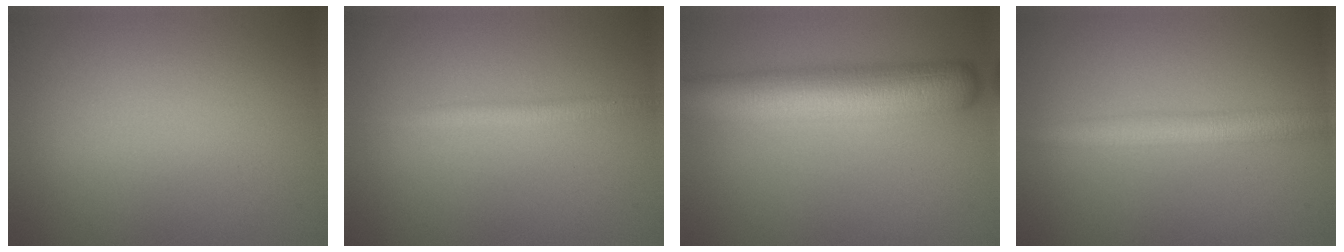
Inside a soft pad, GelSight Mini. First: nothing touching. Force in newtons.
{"total": 1.7, "press": 1.7, "slide": 0.0}
{"total": 8.8, "press": 8.8, "slide": 0.5}
{"total": 3.8, "press": 3.8, "slide": 0.1}